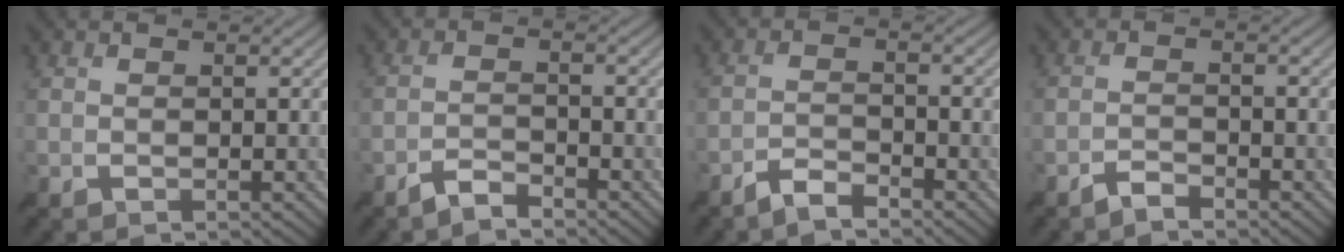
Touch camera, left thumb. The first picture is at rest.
{"total": 2.7, "force": [-2.4, 0.5, 1.2], "torque": [-0.023, 0.003, -0.052]}
{"total": 3.2, "force": [-2.8, 0.6, 1.5], "torque": [-0.028, 0.002, -0.060]}
{"total": 2.1, "force": [-1.8, 0.4, 0.9], "torque": [-0.016, 0.003, -0.040]}